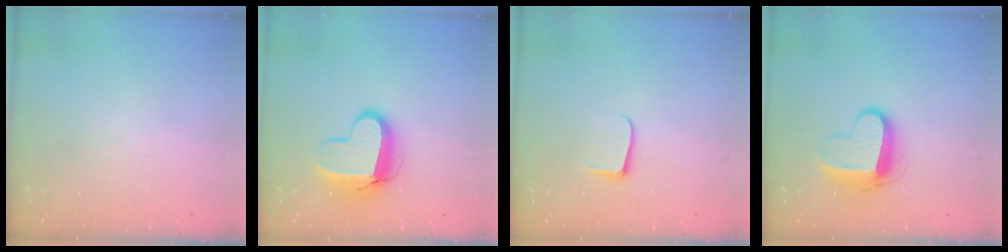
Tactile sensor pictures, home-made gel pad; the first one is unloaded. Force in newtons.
{"total": 11.6, "press": 11.6, "slide": 0.6}
{"total": 4.9, "press": 4.8, "slide": 0.6}
{"total": 10.7, "press": 10.6, "slide": 1.1}